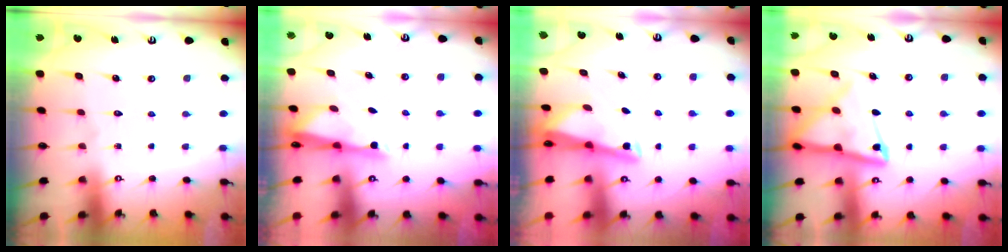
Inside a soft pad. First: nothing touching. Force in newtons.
{"total": 2.9, "press": 2.8, "slide": 0.5}
{"total": 2.9, "press": 2.9, "slide": 0.1}
{"total": 13.1, "press": 13.1, "slide": 1.3}